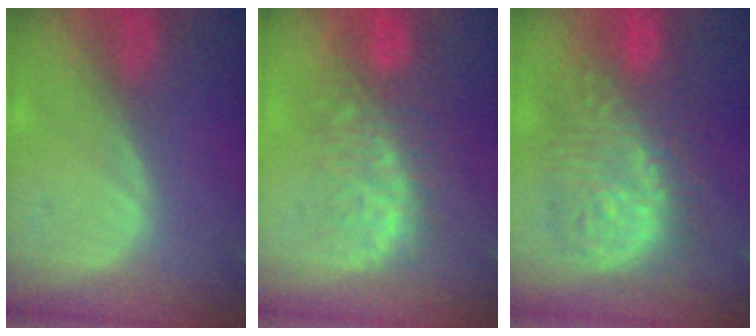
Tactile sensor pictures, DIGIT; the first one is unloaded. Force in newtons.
{"total": 9.7, "press": 8.5, "slide": 4.7}
{"total": 12.7, "press": 12.6, "slide": 1.4}